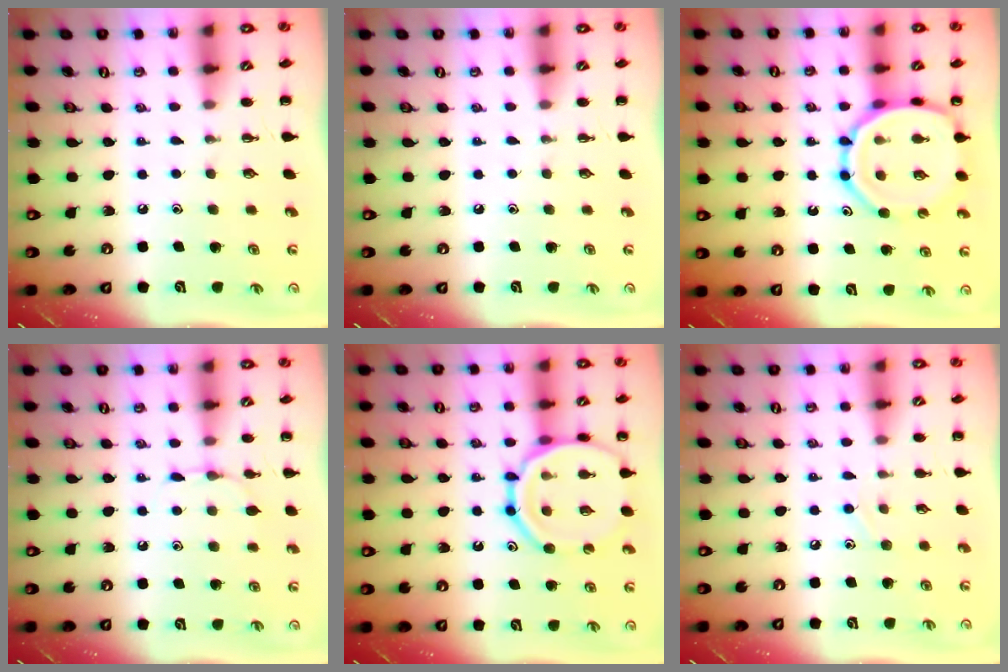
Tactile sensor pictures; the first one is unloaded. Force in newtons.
{"total": 0.0}
{"total": 13.5, "press": 13.2, "slide": 2.4}
{"total": 4.4, "press": 4.2, "slide": 1.2}
{"total": 17.5, "press": 17.4, "slide": 2.5}
{"total": 6.7, "press": 6.3, "slide": 2.3}